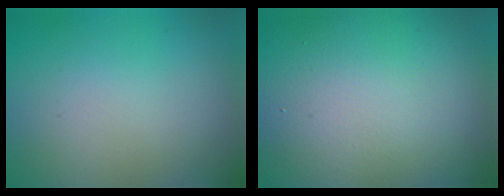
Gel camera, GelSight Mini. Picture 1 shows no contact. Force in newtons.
{"total": 15.2, "press": 15.2, "slide": 0.6}